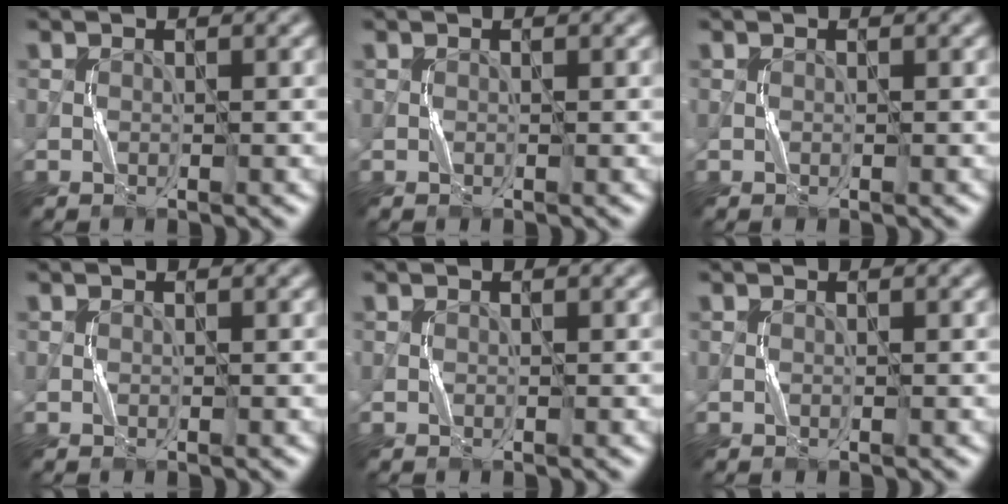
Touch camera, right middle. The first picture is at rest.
{"total": 0.0}
{"total": 0.0}
{"total": 0.0}
{"total": 0.0}
{"total": 0.0}